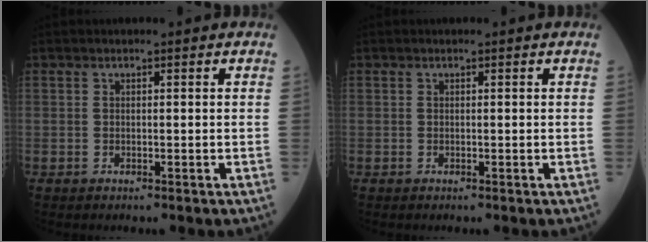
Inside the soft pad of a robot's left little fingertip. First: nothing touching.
{"total": 0.0}